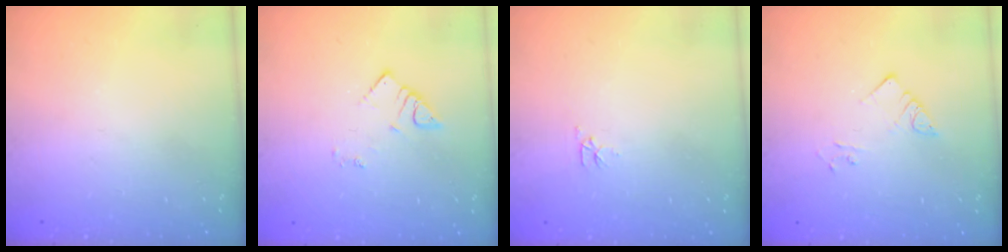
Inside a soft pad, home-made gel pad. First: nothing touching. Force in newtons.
{"total": 2.7, "press": 2.7, "slide": 0.4}
{"total": 2.8, "press": 2.7, "slide": 0.4}
{"total": 2.2, "press": 2.2, "slide": 0.2}